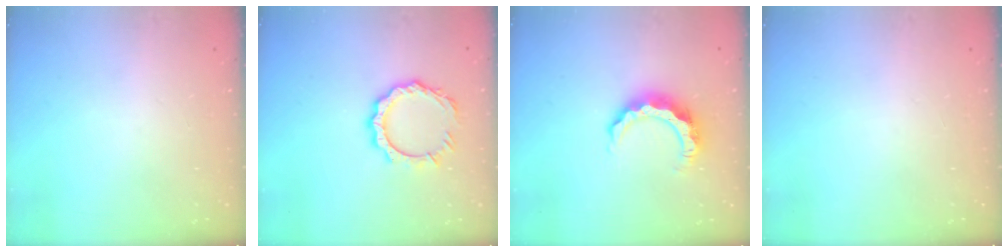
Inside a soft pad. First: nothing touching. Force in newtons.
{"total": 10.5, "press": 10.5, "slide": 1.0}
{"total": 8.5, "press": 8.5, "slide": 0.4}
{"total": 0.0}